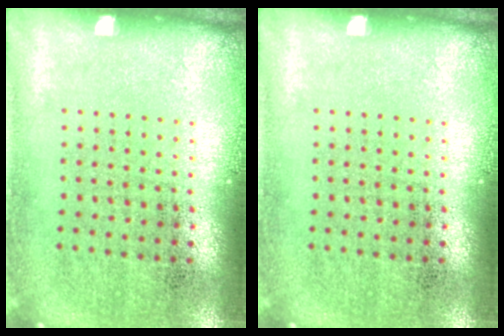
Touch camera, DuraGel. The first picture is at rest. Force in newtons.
{"total": 0.0}